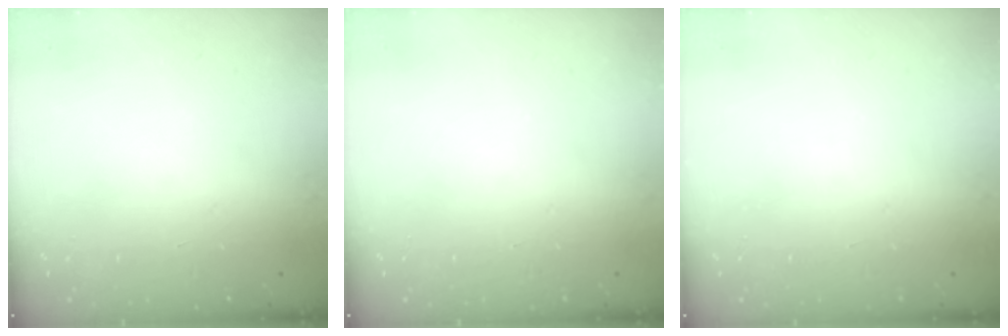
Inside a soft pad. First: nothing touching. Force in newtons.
{"total": 0.0}
{"total": 0.0}